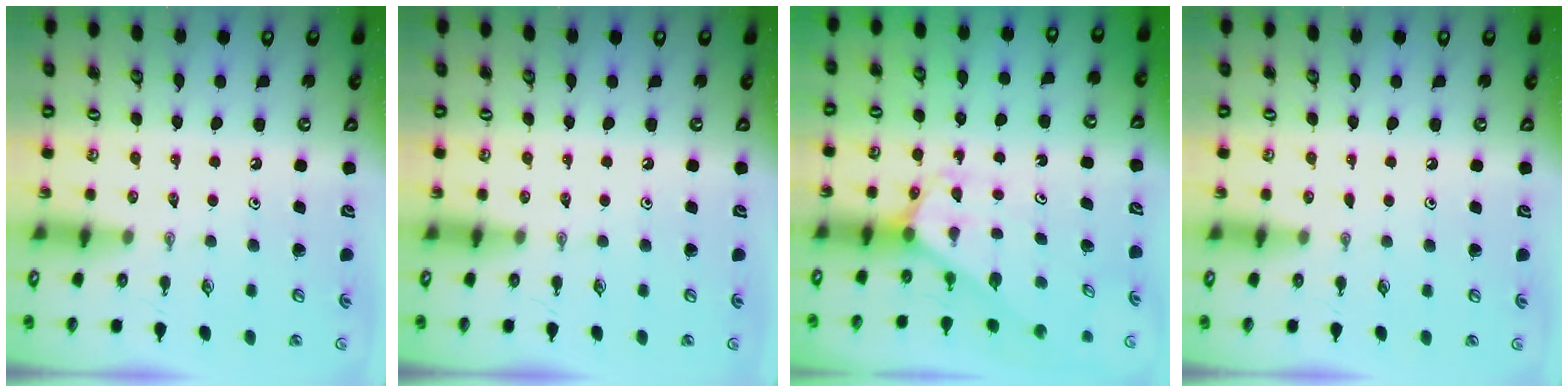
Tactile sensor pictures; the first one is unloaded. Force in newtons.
{"total": 0.0}
{"total": 2.4, "press": 2.4, "slide": 0.2}
{"total": 2.3, "press": 2.3, "slide": 0.2}